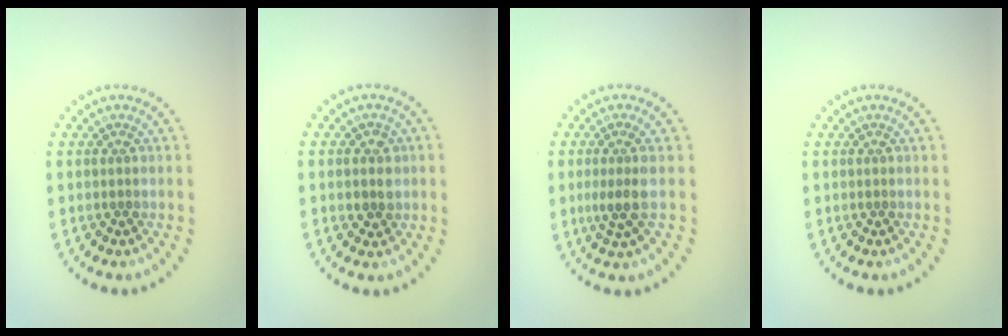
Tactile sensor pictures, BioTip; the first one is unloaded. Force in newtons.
{"total": 1.9, "press": 1.8, "slide": 0.6}
{"total": 2.4, "press": 1.9, "slide": 1.5}
{"total": 0.0}